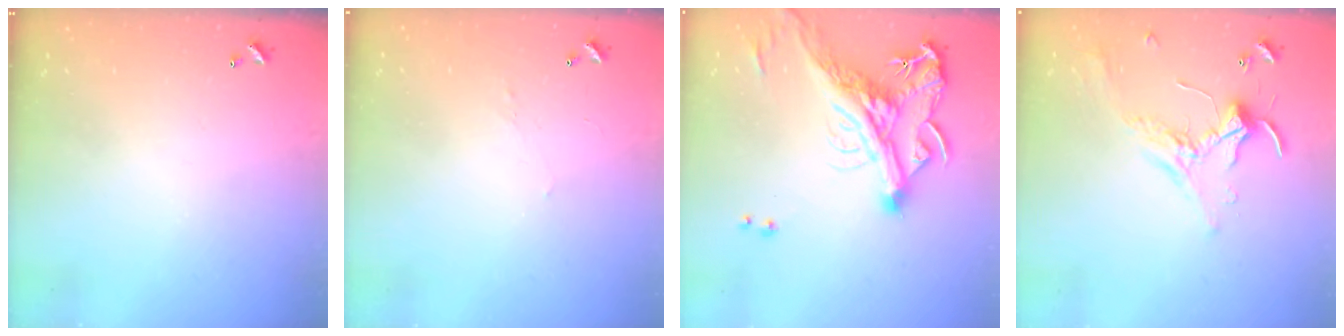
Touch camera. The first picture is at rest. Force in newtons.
{"total": 2.2, "press": 2.1, "slide": 0.4}
{"total": 7.6, "press": 7.4, "slide": 1.6}
{"total": 1.8, "press": 1.8, "slide": 0.2}